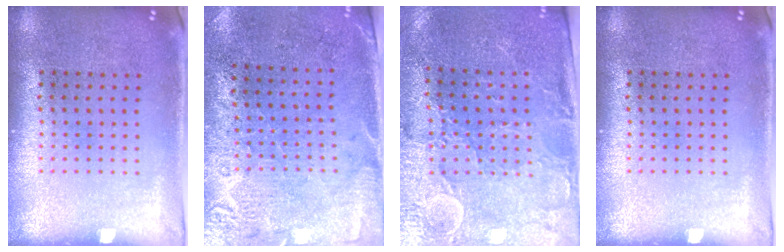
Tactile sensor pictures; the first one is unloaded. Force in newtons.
{"total": 2.7, "press": 2.4, "slide": 1.4}
{"total": 3.2, "press": 3.0, "slide": 1.3}
{"total": 0.0}